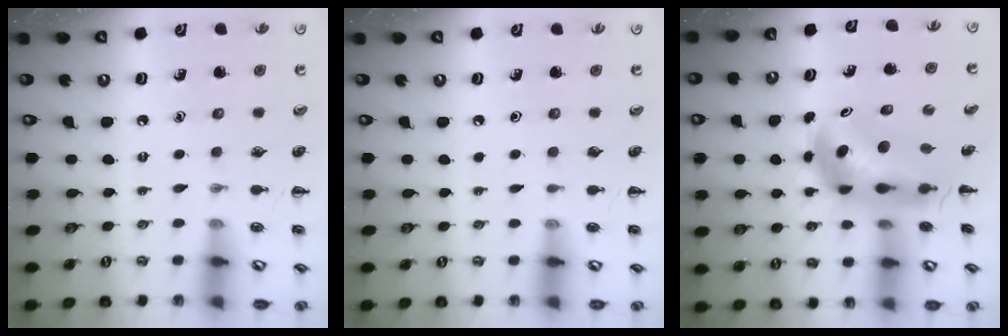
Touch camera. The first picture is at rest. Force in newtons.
{"total": 0.0}
{"total": 6.8, "press": 6.4, "slide": 2.1}